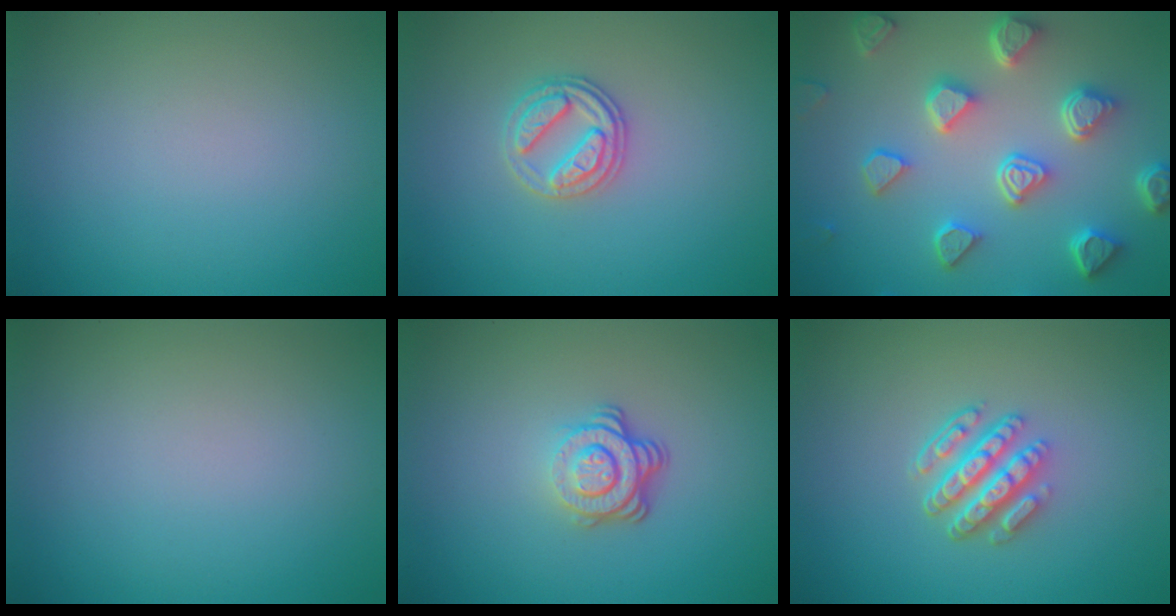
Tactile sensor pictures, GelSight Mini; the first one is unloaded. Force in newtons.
{"total": 2.6, "press": 2.6, "slide": 0.6}
{"total": 6.6, "press": 5.3, "slide": 4.0}
{"total": 0.0}
{"total": 3.9, "press": 2.7, "slide": 2.8}
{"total": 4.5, "press": 3.4, "slide": 2.9}